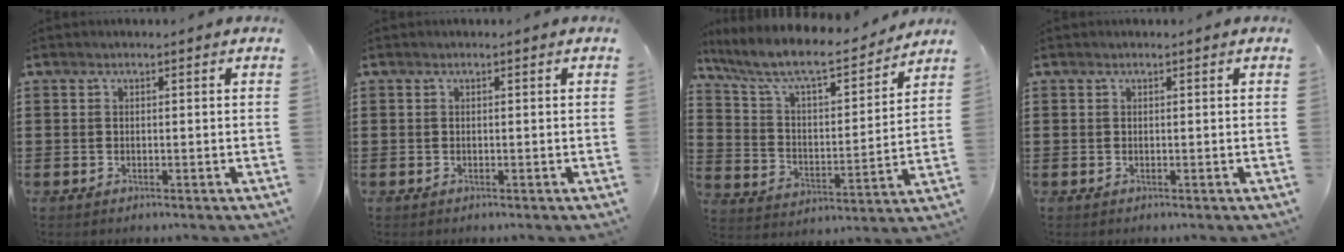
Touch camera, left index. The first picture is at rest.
{"total": 0.0}
{"total": 8.9, "force": [7.7, 1.2, 4.3], "torque": [-0.115, -0.049, 0.126]}
{"total": 0.0}